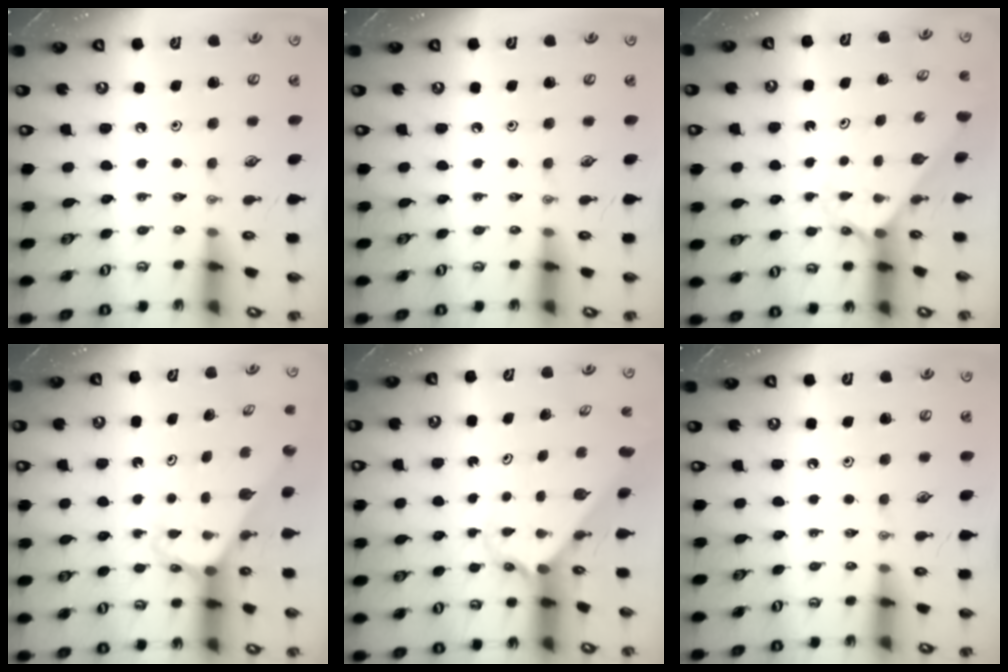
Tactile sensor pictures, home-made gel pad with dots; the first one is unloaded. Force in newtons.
{"total": 0.0}
{"total": 2.1, "press": 2.1, "slide": 0.3}
{"total": 2.8, "press": 2.8, "slide": 0.2}
{"total": 2.3, "press": 2.3, "slide": 0.2}
{"total": 0.0}